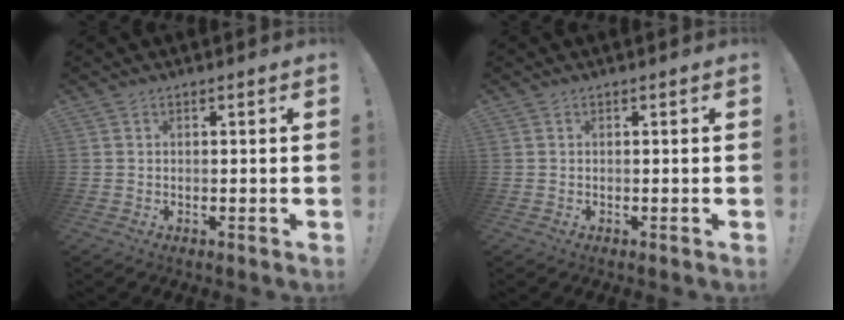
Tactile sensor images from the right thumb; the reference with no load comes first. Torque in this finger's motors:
{"motor_torque": [-0.05, -0.05, 0.06, -0.03, 0.03]}